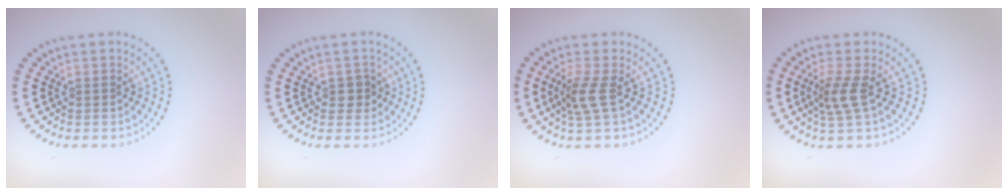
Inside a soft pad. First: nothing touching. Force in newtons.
{"total": 1.1, "press": 1.1, "slide": 0.4}
{"total": 2.3, "press": 1.7, "slide": 1.5}
{"total": 2.4, "press": 1.8, "slide": 1.6}